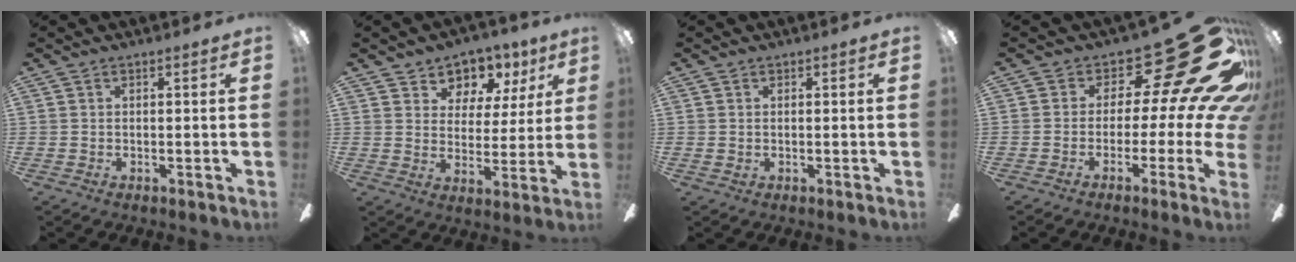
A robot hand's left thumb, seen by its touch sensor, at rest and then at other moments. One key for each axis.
{"total": 7.5, "fx": 5.3, "fy": 5.2, "fz": 1.3, "tx": -0.022, "ty": -0.045, "tz": 0.098}
{"total": 0.6, "fx": 0.2, "fy": 0.5, "fz": 0.1, "tx": -0.003, "ty": 0.003, "tz": 0.004}
{"total": 22.5, "fx": 9.8, "fy": 8.7, "fz": 18.3, "tx": -0.243, "ty": -0.073, "tz": 0.172}